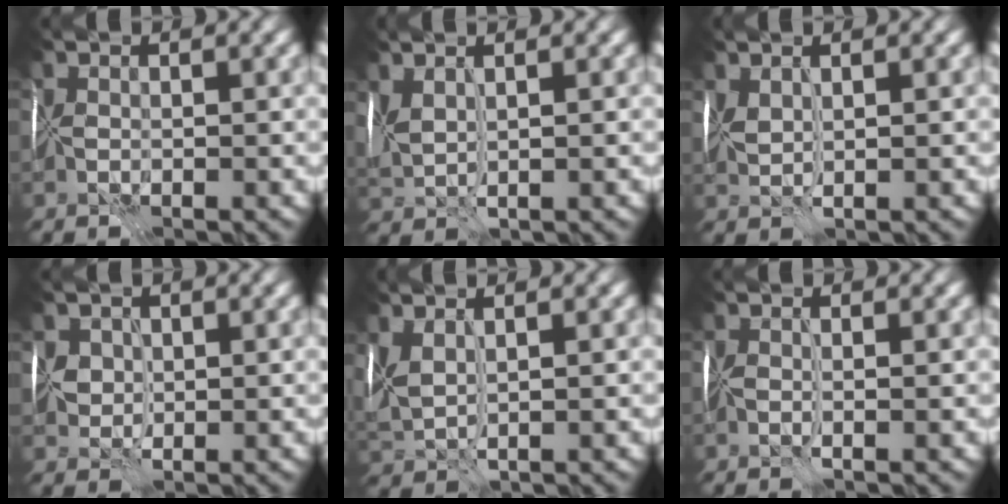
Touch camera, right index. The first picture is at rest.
{"total": 3.5, "force": [1.2, 1.6, 2.8], "torque": [-0.068, 0.004, 0.030]}
{"total": 2.0, "force": [0.9, 0.8, 1.6], "torque": [-0.037, 0.005, 0.020]}
{"total": 3.2, "force": [0.9, 2.6, 1.6], "torque": [-0.033, 0.010, 0.009]}
{"total": 3.7, "force": [1.2, 1.9, 3.0], "torque": [-0.079, 0.003, 0.030]}
{"total": 1.3, "force": [-0.1, 0.3, 1.3], "torque": [-0.025, -0.004, -0.006]}